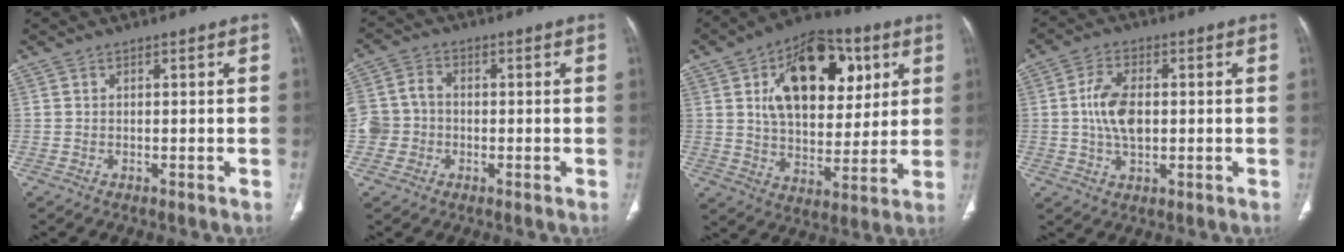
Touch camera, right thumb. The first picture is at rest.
{"total": 6.7, "force": [-1.1, 6.0, 2.7], "torque": [-0.043, 0.022, -0.027]}
{"total": 21.6, "force": [7.3, 12.9, 15.7], "torque": [-0.193, -0.013, 0.113]}
{"total": 8.0, "force": [0.2, 4.6, 6.5], "torque": [-0.121, 0.004, 0.003]}